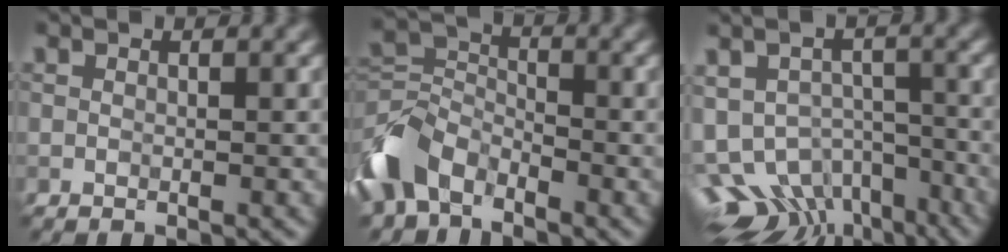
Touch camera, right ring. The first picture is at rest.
{"total": 7.2, "force": [-4.2, 4.6, 3.6], "torque": [-0.079, -0.003, -0.100]}
{"total": 9.7, "force": [-6.0, 5.6, 5.2], "torque": [-0.087, -0.012, -0.080]}